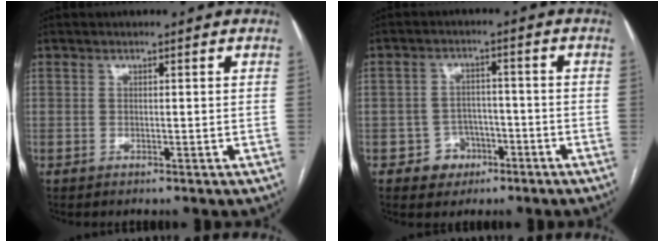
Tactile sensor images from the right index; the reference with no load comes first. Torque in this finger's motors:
{"motor_torque": [-0.25, -0.11, -0.74, -0.21]}